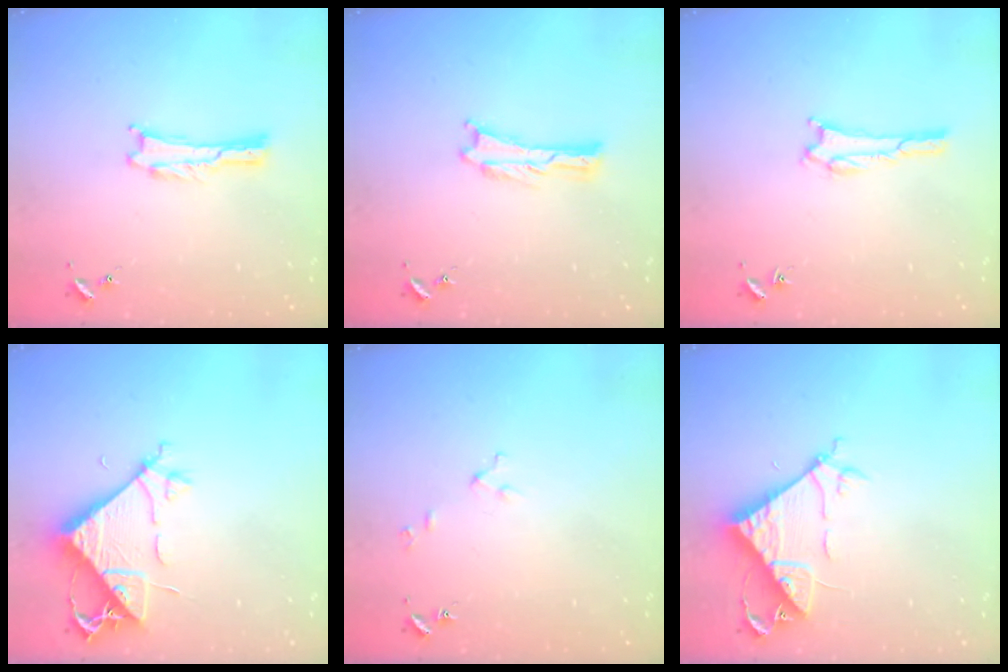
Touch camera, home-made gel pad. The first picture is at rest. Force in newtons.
{"total": 0.0}
{"total": 1.5, "press": 1.5, "slide": 0.2}
{"total": 7.6, "press": 7.5, "slide": 1.2}
{"total": 2.6, "press": 2.6, "slide": 0.3}
{"total": 8.4, "press": 8.3, "slide": 0.7}